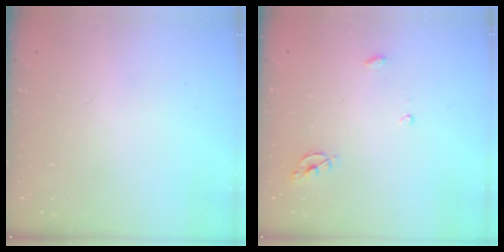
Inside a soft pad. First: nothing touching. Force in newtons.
{"total": 5.5, "press": 5.5, "slide": 0.6}